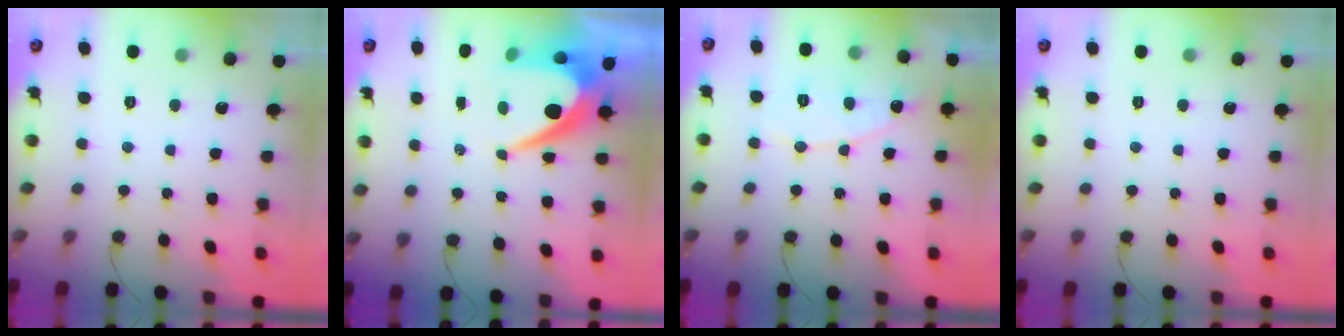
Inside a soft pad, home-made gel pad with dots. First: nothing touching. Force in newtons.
{"total": 11.4, "press": 11.4, "slide": 0.6}
{"total": 7.6, "press": 7.6, "slide": 0.6}
{"total": 0.0}